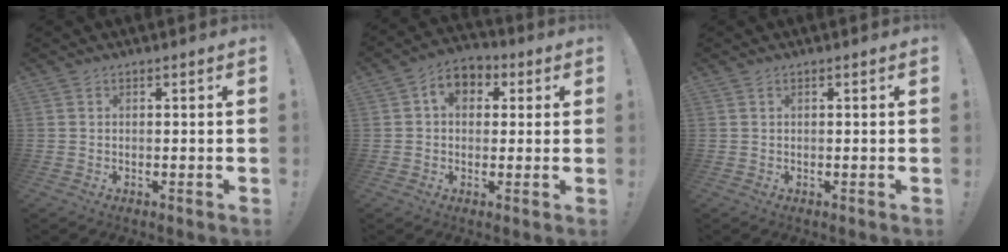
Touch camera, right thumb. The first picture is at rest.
{"total": 7.2, "force": [1.9, 5.5, 4.3], "torque": [-0.065, 0.006, 0.034]}
{"total": 0.0}